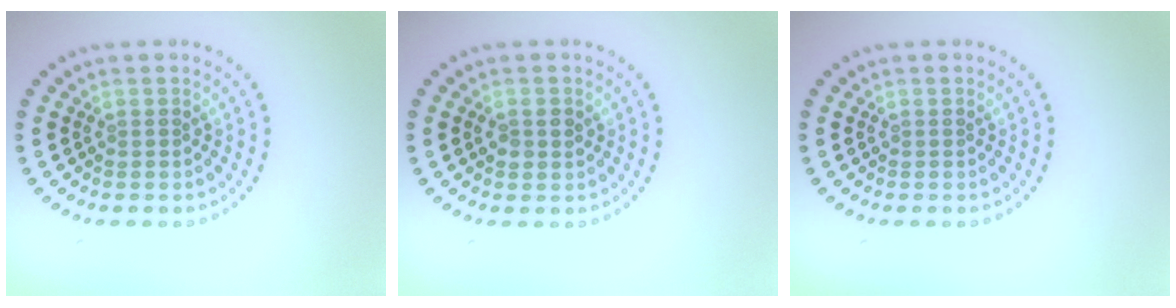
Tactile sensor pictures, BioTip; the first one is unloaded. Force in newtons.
{"total": 1.5, "press": 1.5, "slide": 0.2}
{"total": 0.0}